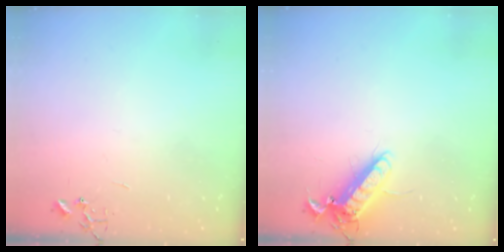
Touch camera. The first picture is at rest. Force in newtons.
{"total": 13.2, "press": 13.0, "slide": 2.1}